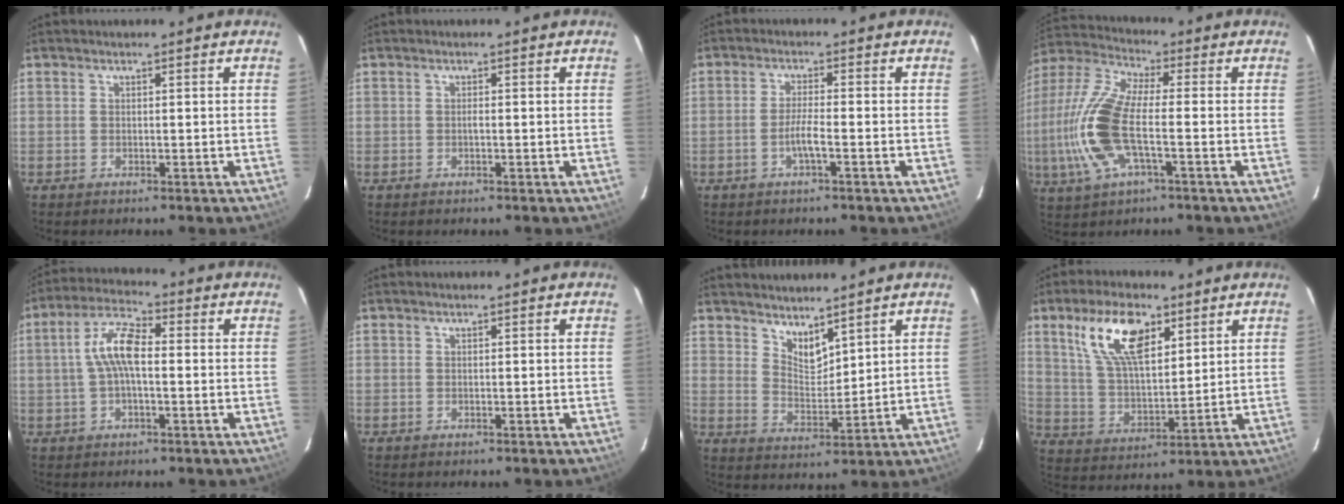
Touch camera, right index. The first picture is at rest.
{"total": 0.5, "force": [-0.2, 0.1, 0.5], "torque": [-0.008, 0.003, -0.006]}
{"total": 3.0, "force": [-1.5, -0.2, 2.6], "torque": [-0.052, -0.003, -0.029]}
{"total": 15.8, "force": [-3.0, 5.3, 14.6], "torque": [-0.328, 0.000, -0.066]}
{"total": 8.0, "force": [0.0, 3.0, 7.4], "torque": [-0.154, 0.021, -0.004]}
{"total": 0.0}
{"total": 5.7, "force": [4.9, 2.0, 2.2], "torque": [-0.030, -0.006, 0.091]}
{"total": 13.4, "force": [7.0, 6.0, 9.7], "torque": [-0.183, 0.018, 0.140]}